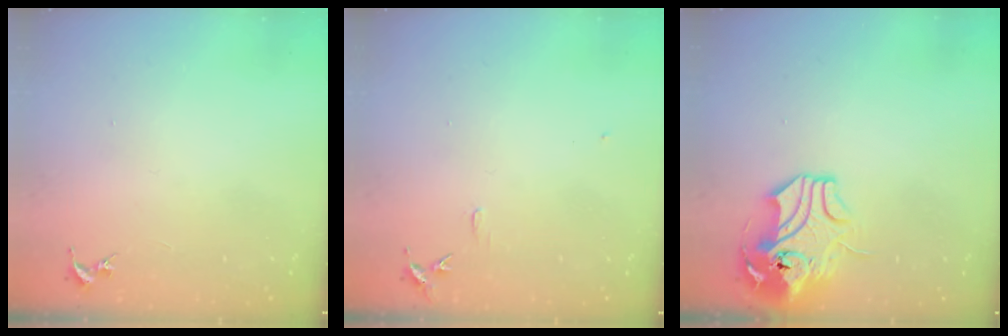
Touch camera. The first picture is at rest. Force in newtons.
{"total": 5.8, "press": 5.8, "slide": 0.6}
{"total": 12.0, "press": 11.8, "slide": 2.2}